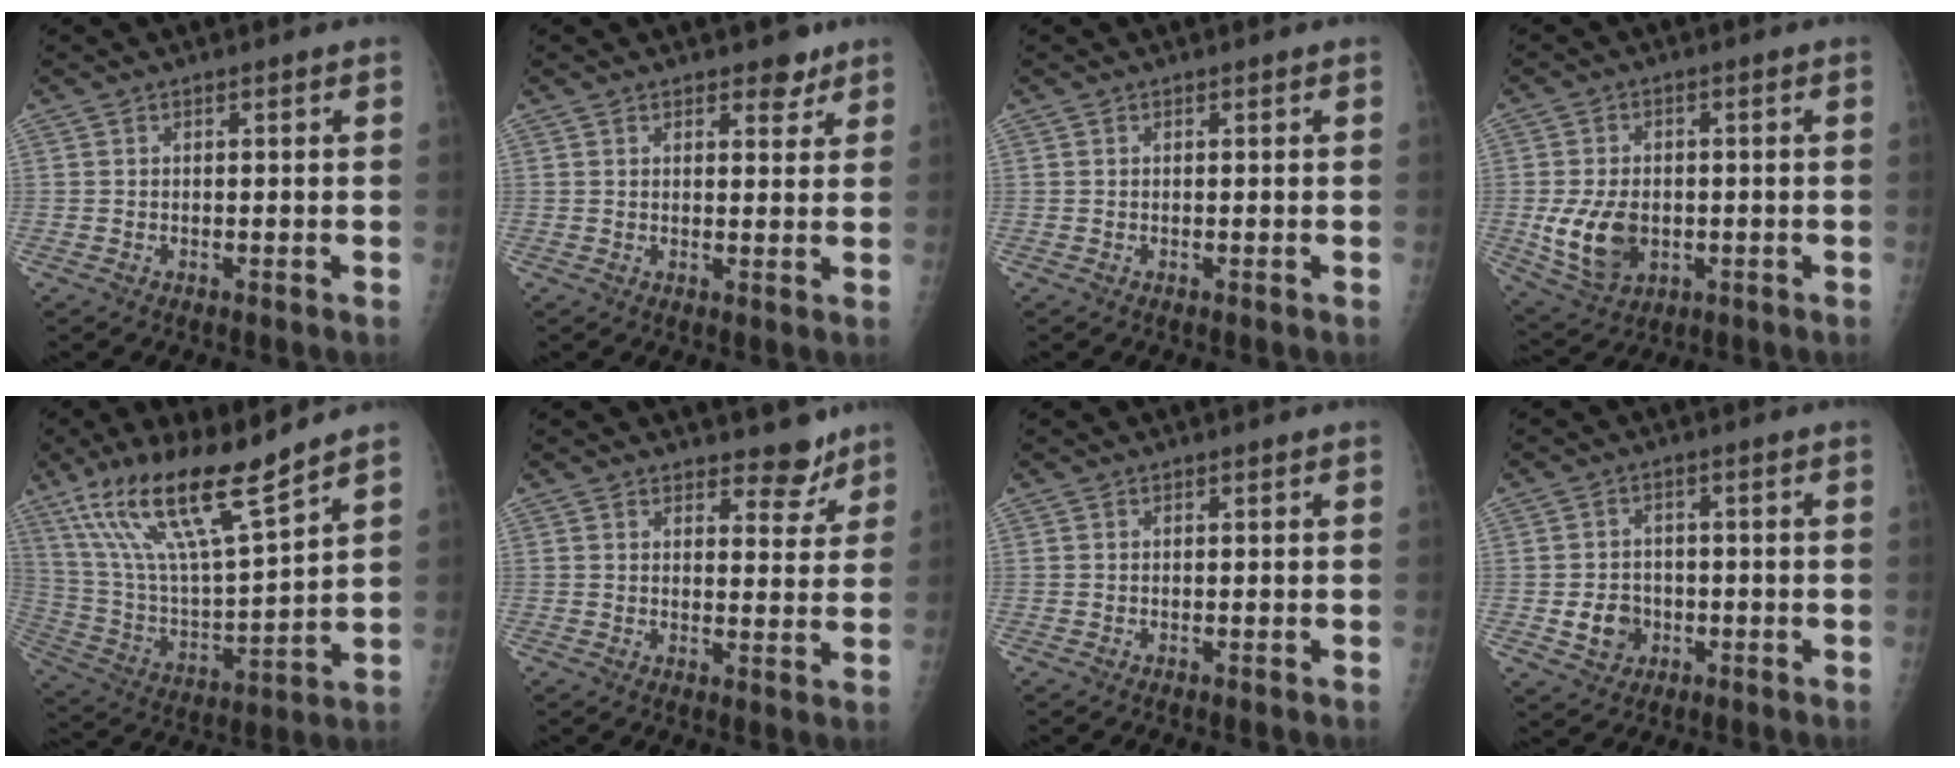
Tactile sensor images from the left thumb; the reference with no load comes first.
{"total": 3.5, "force": [2.5, 1.8, 1.6], "torque": [-0.002, -0.013, 0.033]}
{"total": 0.0}
{"total": 10.1, "force": [-1.4, 7.0, 7.1], "torque": [-0.119, -0.004, -0.010]}
{"total": 19.0, "force": [13.2, 2.9, 13.3], "torque": [-0.235, -0.064, 0.253]}
{"total": 5.4, "force": [4.5, 2.5, 1.7], "torque": [0.005, -0.034, 0.060]}
{"total": 0.0}
{"total": 5.5, "force": [-1.4, 4.7, 2.4], "torque": [-0.020, 0.009, -0.018]}